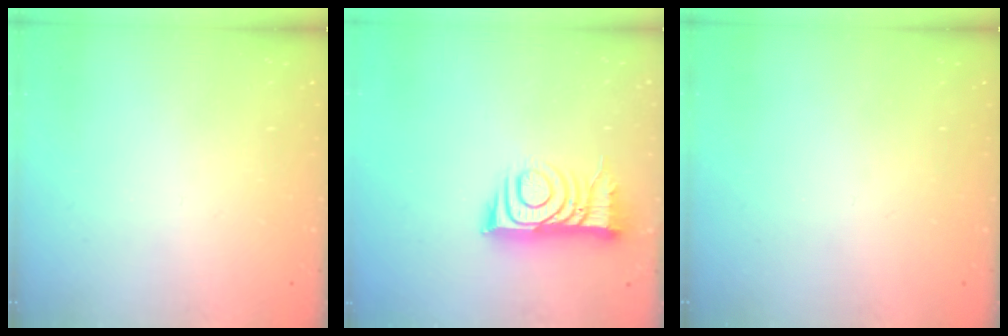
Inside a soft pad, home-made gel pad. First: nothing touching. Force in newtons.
{"total": 10.4, "press": 10.4, "slide": 1.0}
{"total": 0.0}